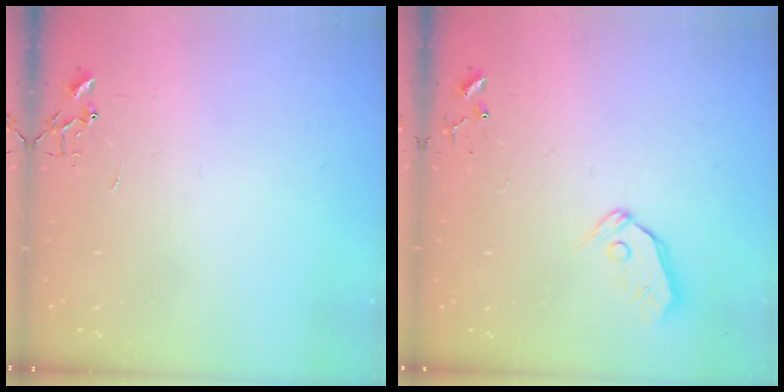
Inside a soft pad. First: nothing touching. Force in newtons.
{"total": 4.8, "press": 4.8, "slide": 0.6}